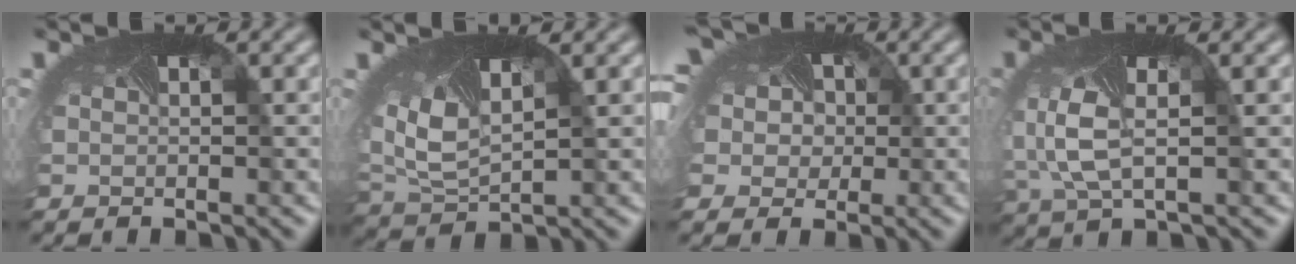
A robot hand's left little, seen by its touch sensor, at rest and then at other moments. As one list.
[{"total": 6.0, "force": [2.2, 3.5, 4.3], "torque": [-0.115, -0.003, 0.053]}, {"total": 11.4, "force": [3.4, 8.5, 6.7], "torque": [-0.139, 0.019, 0.033]}, {"total": 4.0, "force": [-0.3, 2.1, 3.4], "torque": [-0.108, -0.014, 0.000]}]